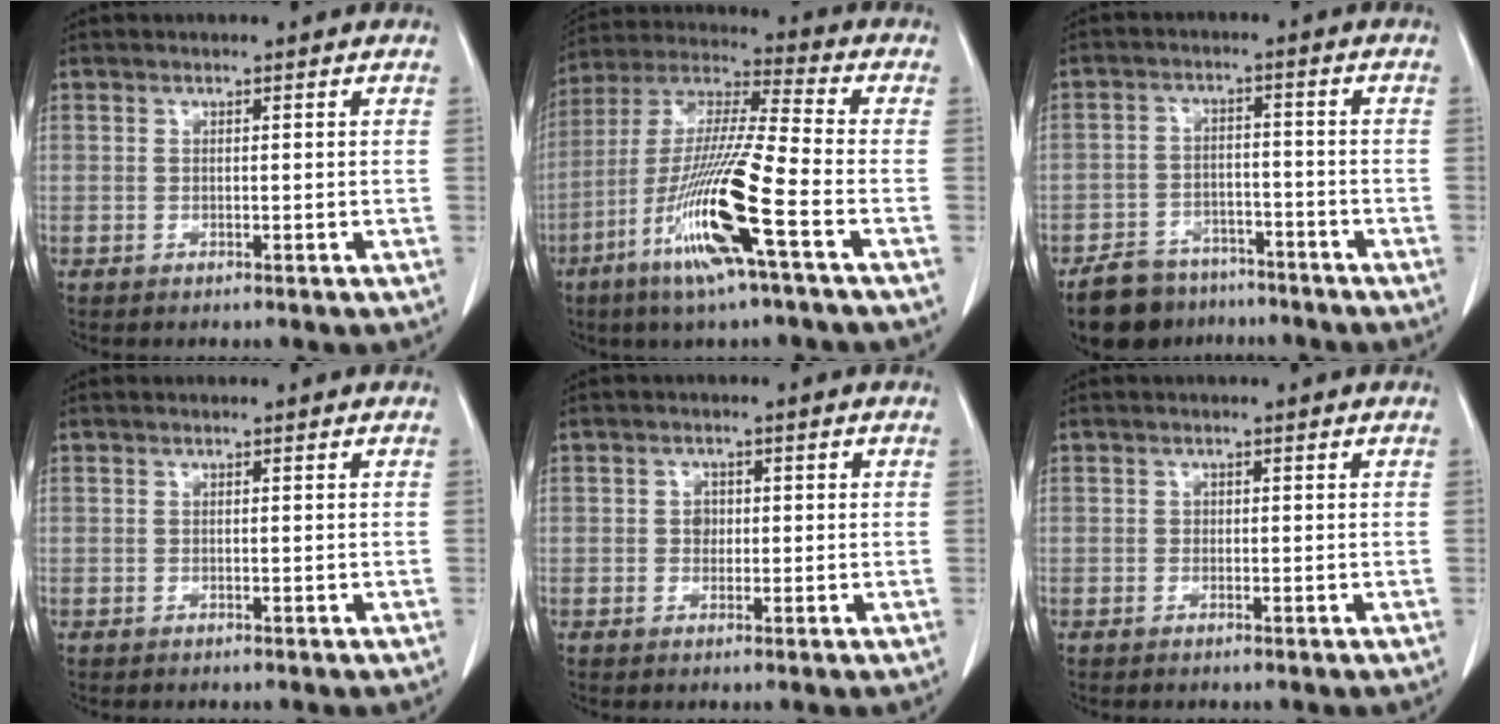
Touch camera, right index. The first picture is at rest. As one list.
[{"total": 16.4, "force": [-6.9, -0.2, 14.9], "torque": [-0.306, -0.022, -0.134]}, {"total": 9.4, "force": [-7.6, 5.0, 2.2], "torque": [-0.034, 0.007, -0.118]}, {"total": 0.0}, {"total": 1.9, "force": [0.1, 1.6, 0.9], "torque": [-0.010, 0.006, 0.003]}, {"total": 0.0}]